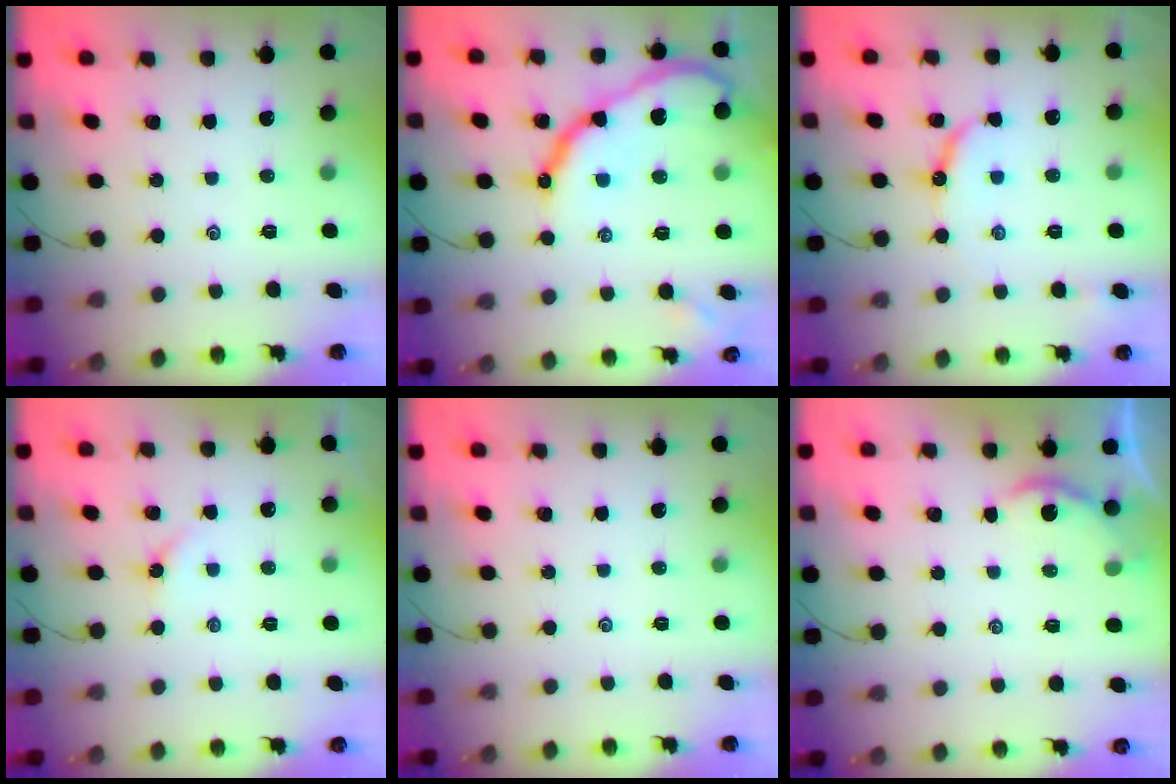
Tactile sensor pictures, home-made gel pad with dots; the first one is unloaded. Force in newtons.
{"total": 16.1, "press": 16.0, "slide": 1.2}
{"total": 9.0, "press": 9.0, "slide": 0.8}
{"total": 2.6, "press": 2.6, "slide": 0.3}
{"total": 0.0}
{"total": 2.3, "press": 2.3, "slide": 0.3}